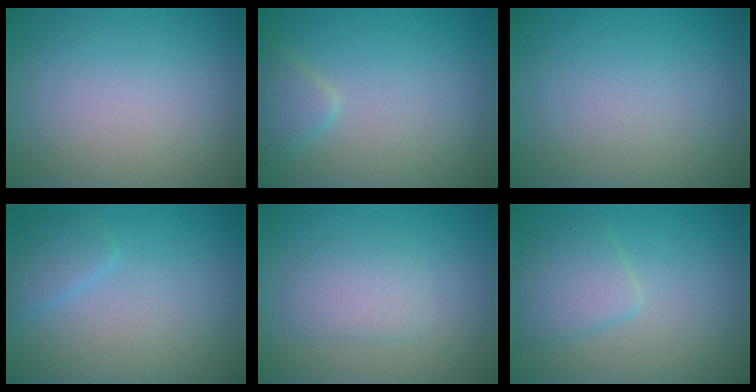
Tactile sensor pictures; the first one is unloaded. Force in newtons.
{"total": 2.3, "press": 2.3, "slide": 0.2}
{"total": 0.0}
{"total": 1.6, "press": 1.6, "slide": 0.2}
{"total": 2.4, "press": 2.4, "slide": 0.4}
{"total": 3.0, "press": 3.0, "slide": 0.2}